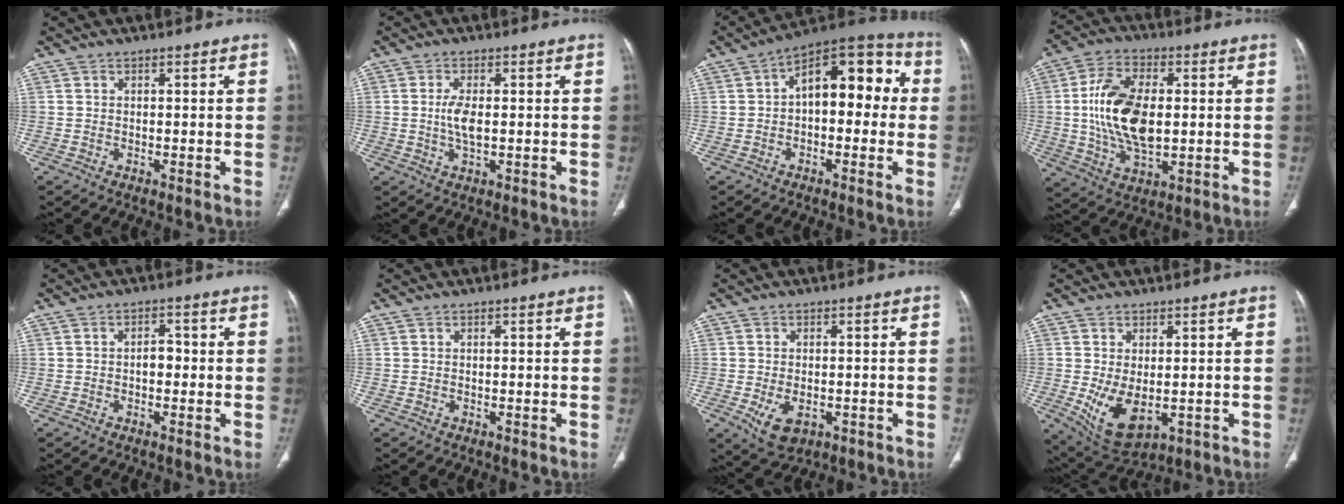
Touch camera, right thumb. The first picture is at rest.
{"total": 4.3, "force": [0.1, 1.7, 3.9], "torque": [-0.084, -0.004, 0.003]}
{"total": 15.2, "force": [1.2, 8.4, 12.6], "torque": [-0.137, 0.050, 0.006]}
{"total": 15.9, "force": [0.7, 8.8, 13.2], "torque": [-0.247, 0.001, 0.017]}
{"total": 2.5, "force": [-0.4, 1.6, 1.9], "torque": [-0.017, 0.010, -0.010]}
{"total": 0.0}
{"total": 6.1, "force": [-2.0, 3.8, 4.3], "torque": [-0.070, 0.000, -0.019]}
{"total": 8.9, "force": [-1.4, 5.0, 7.2], "torque": [-0.124, -0.014, 0.000]}